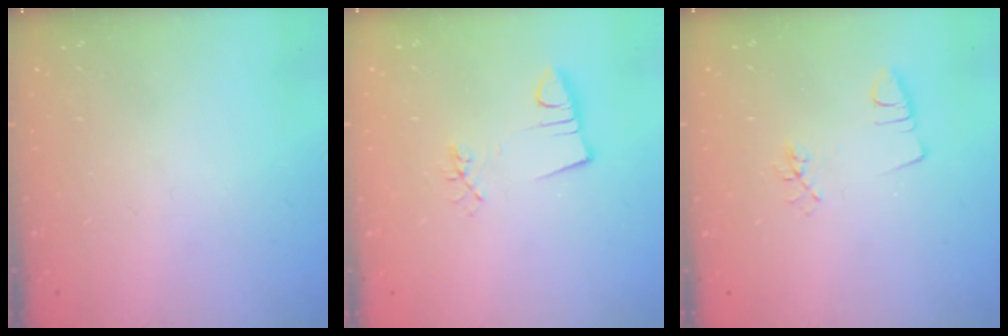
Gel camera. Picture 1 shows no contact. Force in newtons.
{"total": 2.5, "press": 0.9, "slide": 2.4}
{"total": 3.1, "press": 2.7, "slide": 1.4}